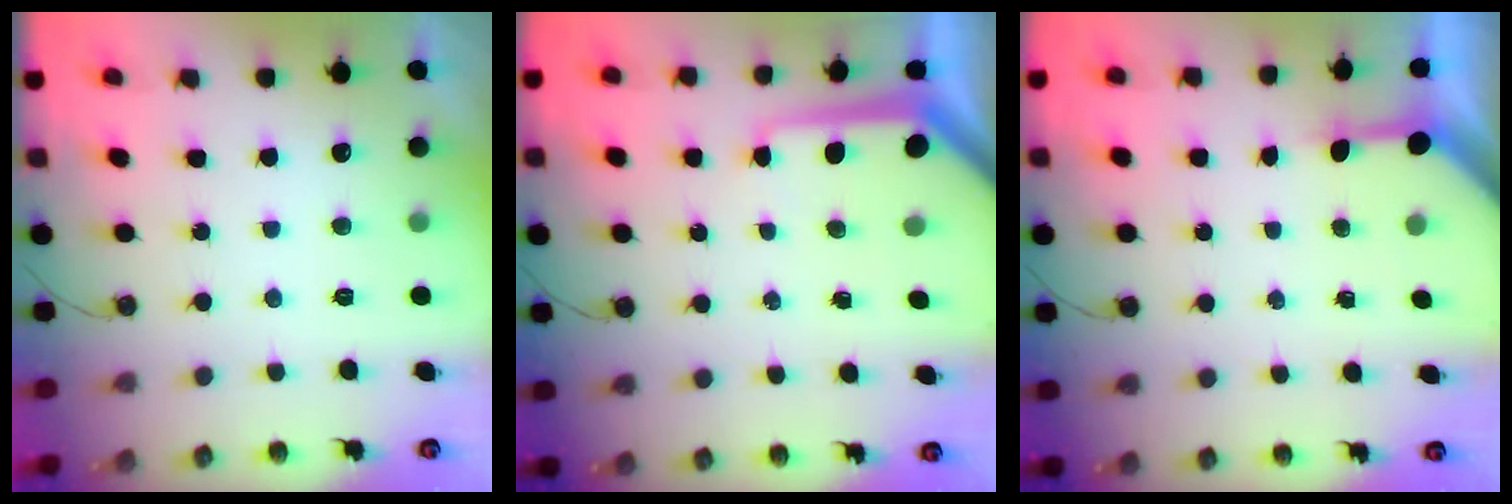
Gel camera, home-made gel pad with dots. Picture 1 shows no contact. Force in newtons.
{"total": 8.8, "press": 8.8, "slide": 0.9}
{"total": 3.1, "press": 3.1, "slide": 0.4}